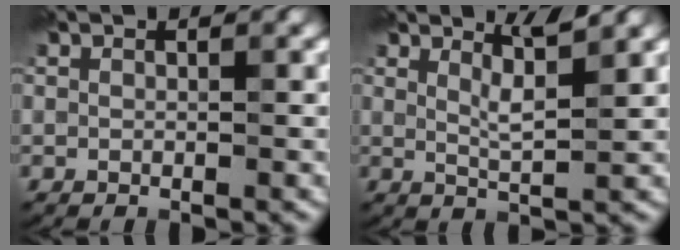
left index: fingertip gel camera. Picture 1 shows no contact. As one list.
[{"total": 2.3, "force": [1.7, -0.2, 1.5], "torque": [-0.026, -0.003, 0.029]}]